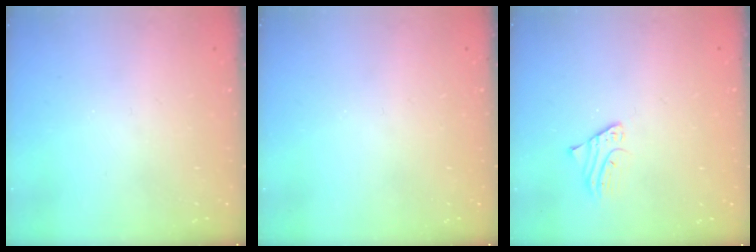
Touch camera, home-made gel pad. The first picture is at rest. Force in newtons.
{"total": 0.0}
{"total": 1.8, "press": 1.8, "slide": 0.2}